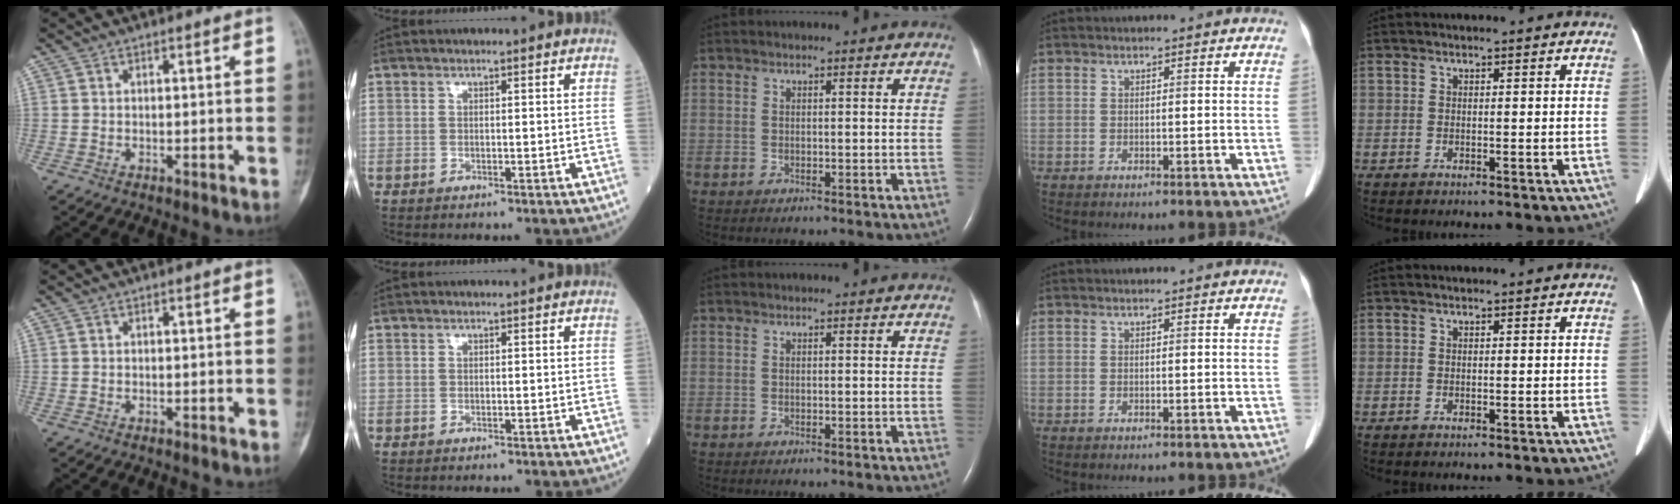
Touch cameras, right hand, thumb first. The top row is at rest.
{}